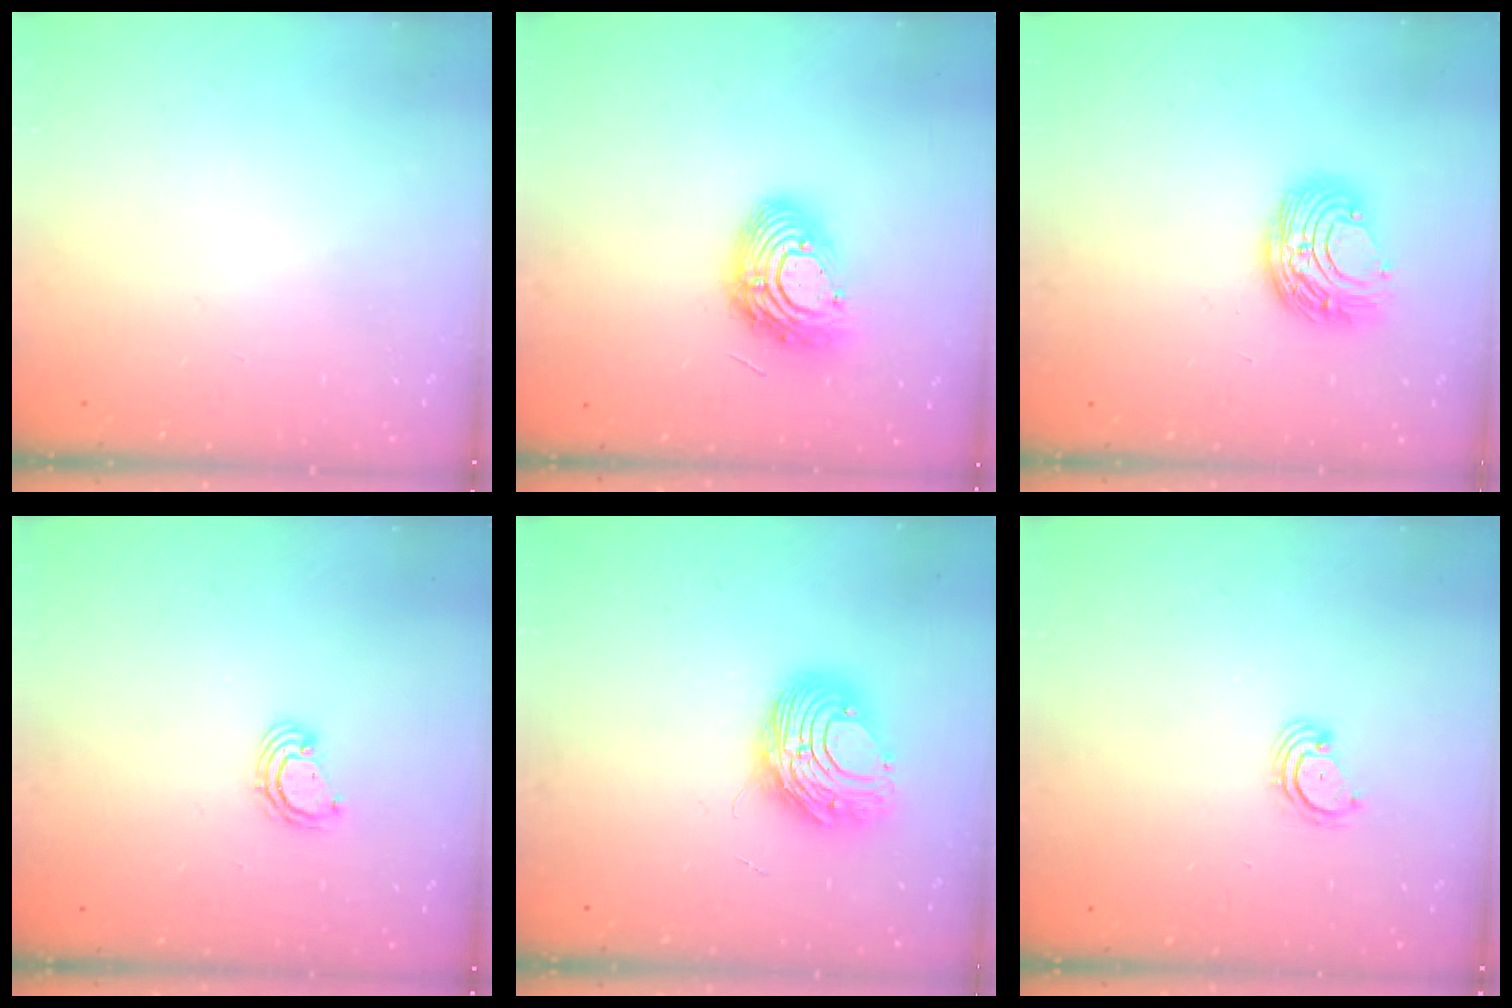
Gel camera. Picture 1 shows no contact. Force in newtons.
{"total": 15.0, "press": 15.0, "slide": 1.2}
{"total": 8.9, "press": 8.9, "slide": 0.5}
{"total": 3.8, "press": 3.8, "slide": 0.1}
{"total": 9.7, "press": 9.7, "slide": 1.2}
{"total": 3.1, "press": 3.1, "slide": 0.3}